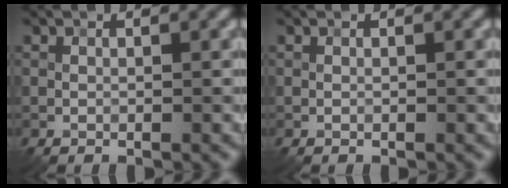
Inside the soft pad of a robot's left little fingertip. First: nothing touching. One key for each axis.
{"total": 0.0}